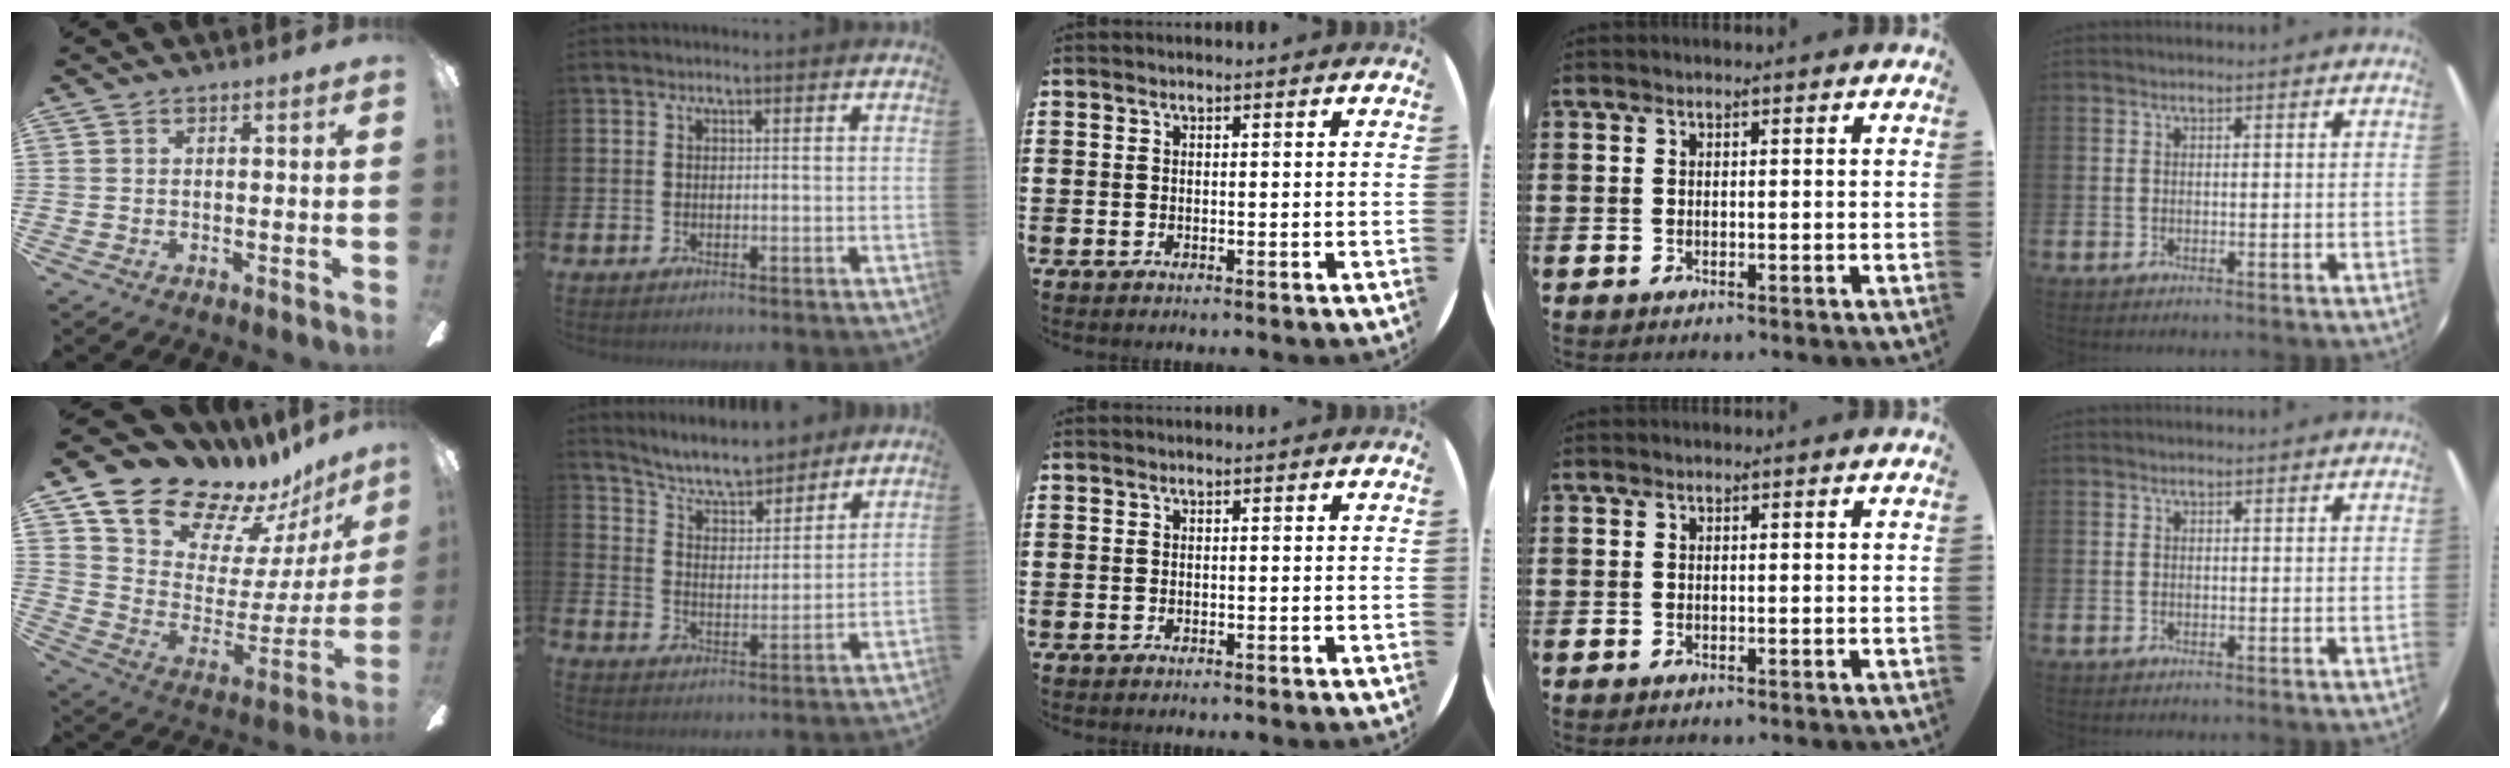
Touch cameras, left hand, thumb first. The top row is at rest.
{"thumb": {"total": 18.0, "force": [15.8, 7.5, 4.3], "torque": [-0.087, -0.134, 0.290]}, "index": {"total": 7.5, "force": [7.0, 1.4, 2.3], "torque": [-0.063, -0.046, 0.122]}}